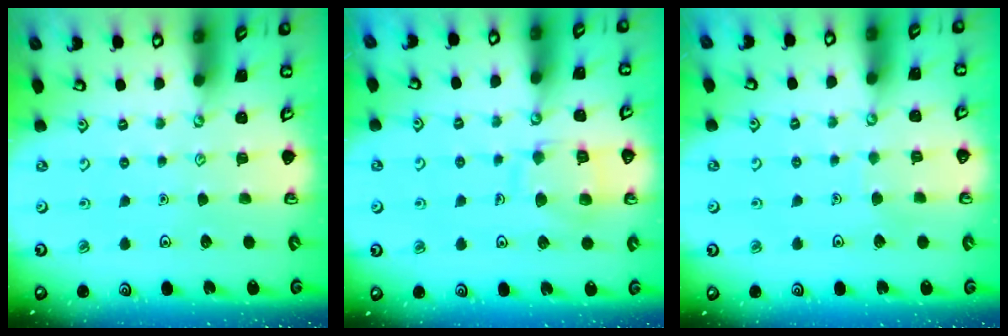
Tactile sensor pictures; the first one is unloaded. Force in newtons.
{"total": 10.3, "press": 10.3, "slide": 0.9}
{"total": 2.3, "press": 2.3, "slide": 0.1}